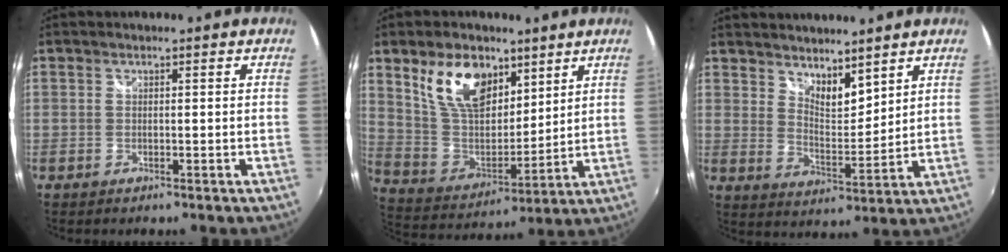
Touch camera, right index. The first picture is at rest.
{"total": 15.4, "force": [8.6, 8.8, 9.3], "torque": [-0.184, 0.010, 0.170]}
{"total": 7.1, "force": [5.8, 2.4, 3.2], "torque": [-0.041, -0.005, 0.103]}